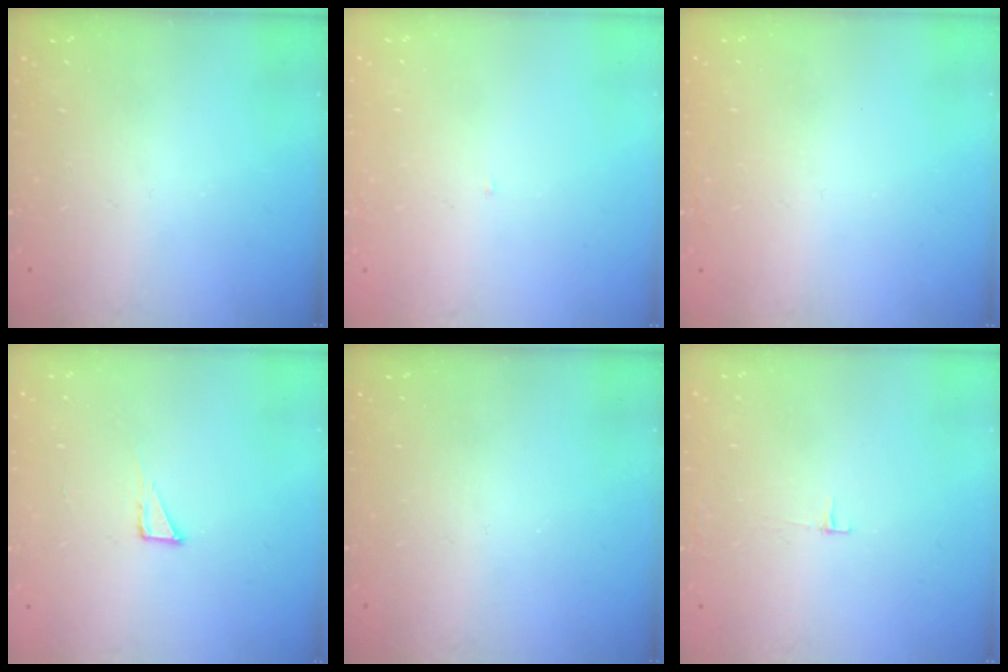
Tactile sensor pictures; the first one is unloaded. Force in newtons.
{"total": 2.0, "press": 2.0, "slide": 0.2}
{"total": 1.6, "press": 1.6, "slide": 0.1}
{"total": 3.4, "press": 3.4, "slide": 0.3}
{"total": 0.0}
{"total": 3.3, "press": 3.3, "slide": 0.4}